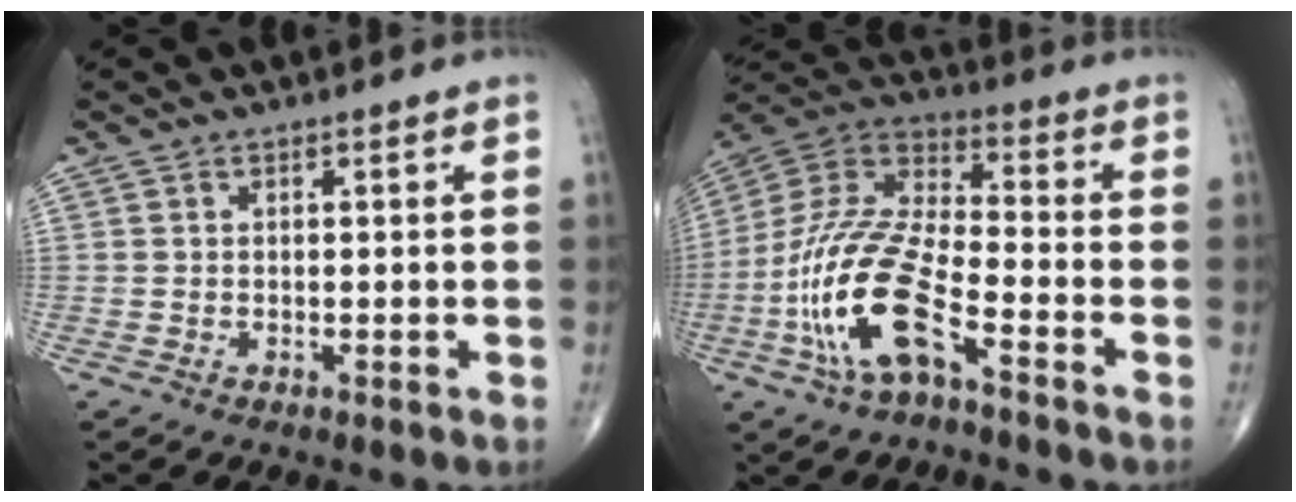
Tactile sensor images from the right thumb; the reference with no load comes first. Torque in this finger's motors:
{"motor_torque": [2.43, 2.36, 2.15, -0.49, 0.68]}